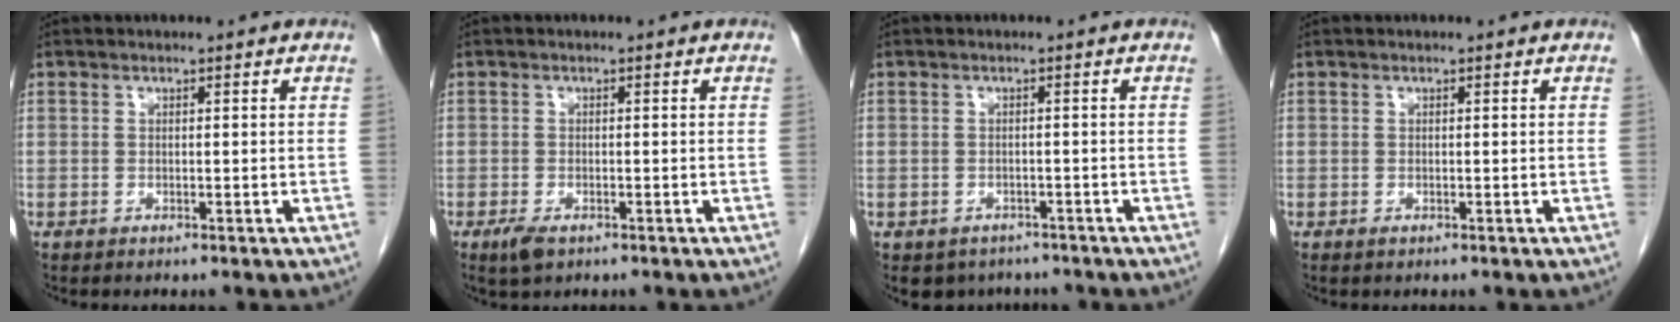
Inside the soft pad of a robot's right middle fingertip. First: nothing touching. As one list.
[{"total": 2.5, "force": [-1.4, 1.0, 1.7], "torque": [-0.040, -0.004, -0.021]}, {"total": 5.0, "force": [-4.1, 3.0, 0.6], "torque": [0.005, 0.007, -0.050]}, {"total": 0.0}]